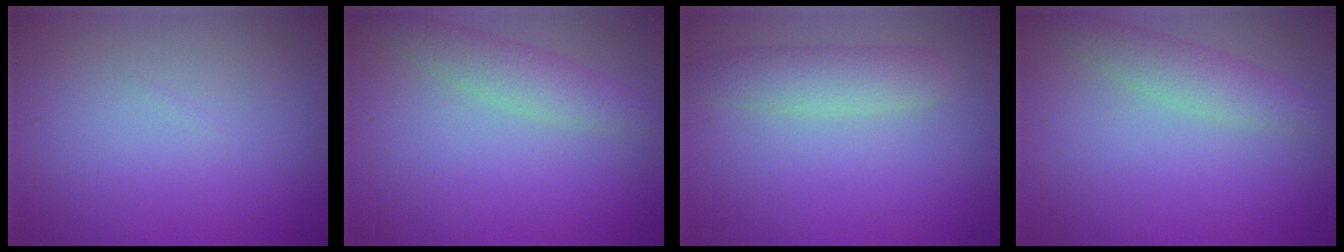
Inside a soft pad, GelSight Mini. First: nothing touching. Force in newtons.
{"total": 2.9, "press": 2.9, "slide": 0.2}
{"total": 3.0, "press": 3.0, "slide": 0.1}
{"total": 2.9, "press": 2.9, "slide": 0.2}